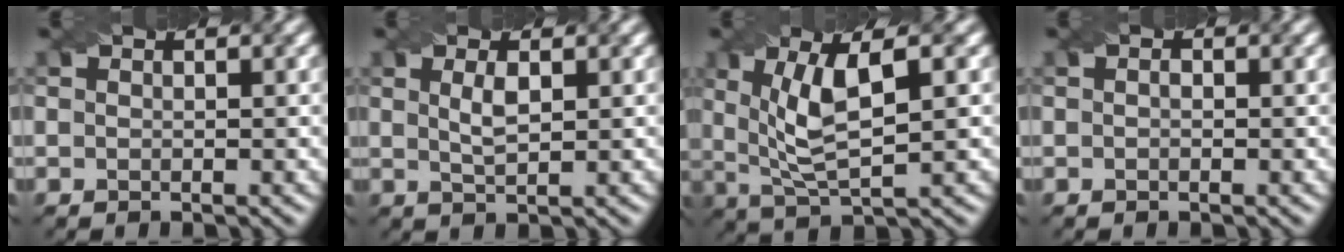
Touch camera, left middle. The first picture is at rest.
{"total": 2.0, "force": [0.6, 0.6, 1.8], "torque": [-0.036, 0.000, 0.015]}
{"total": 6.3, "force": [1.3, 1.9, 5.9], "torque": [-0.119, -0.001, 0.027]}
{"total": 0.7, "force": [0.1, 0.5, 0.5], "torque": [-0.005, -0.006, 0.000]}